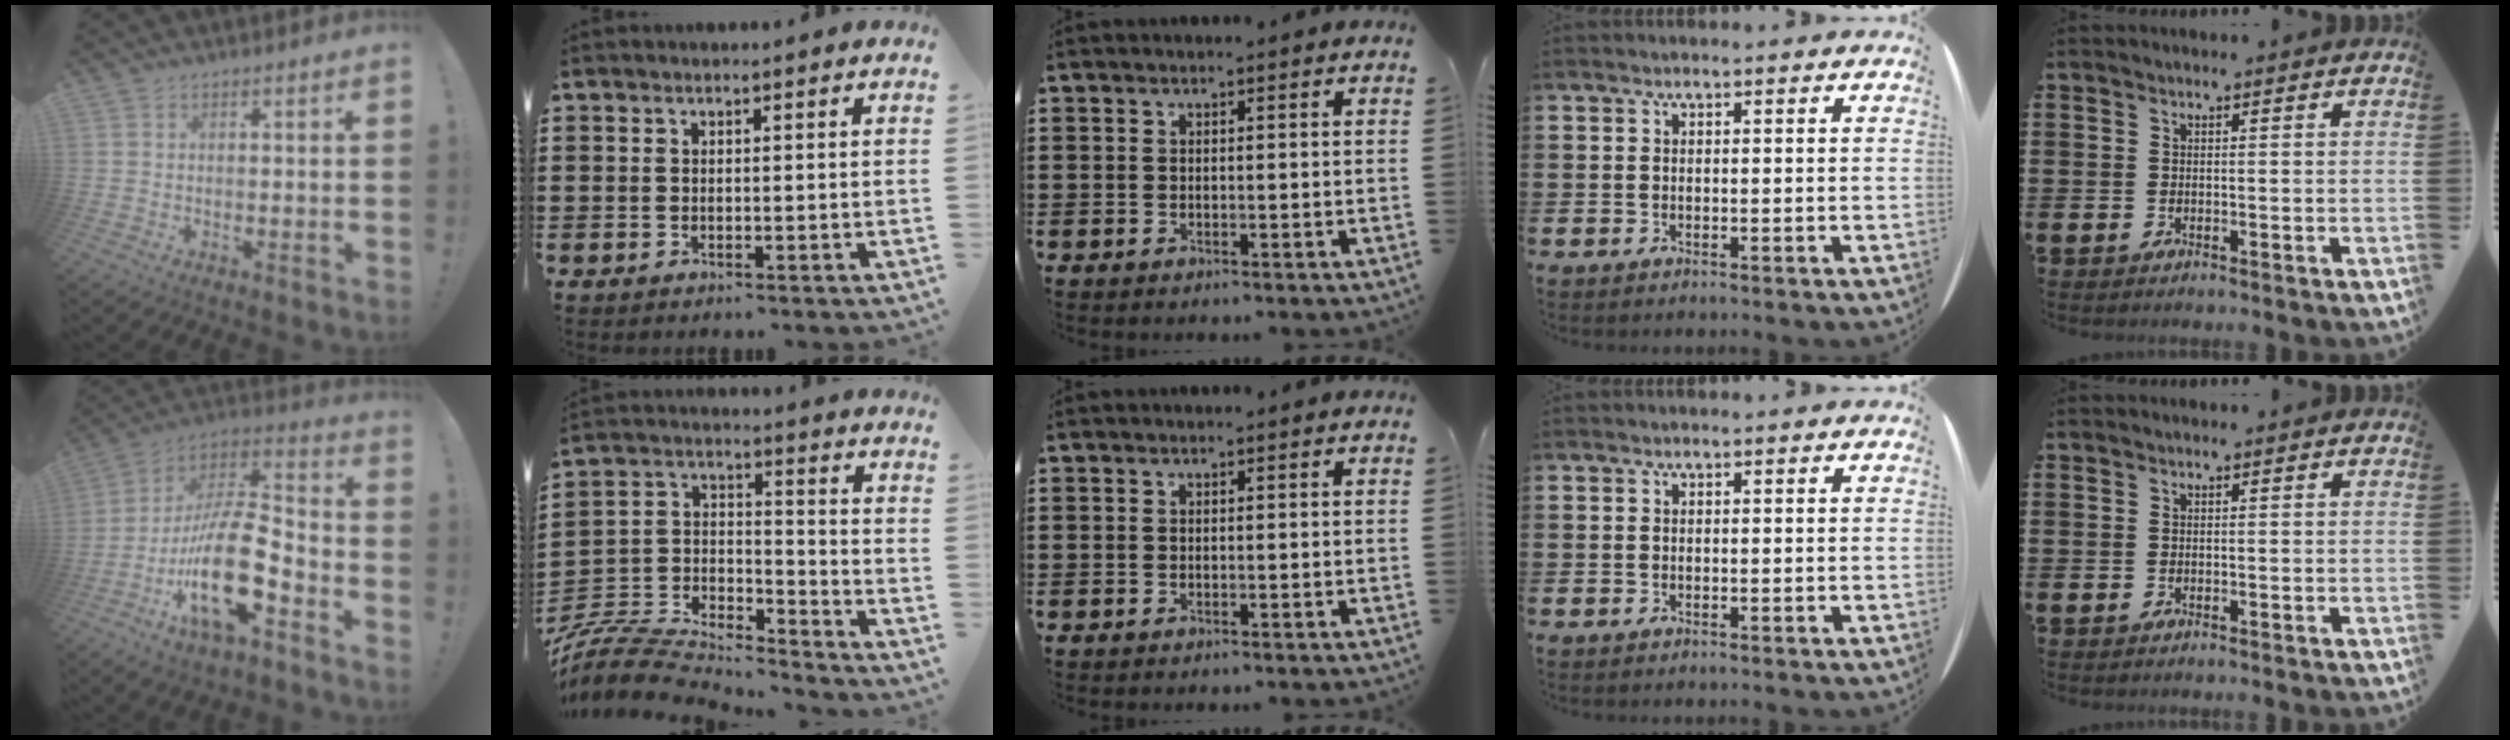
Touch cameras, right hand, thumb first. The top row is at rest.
{"thumb": {"total": 23.3, "force": [-8.1, 9.3, 19.8], "torque": [-0.378, 0.044, -0.129]}, "index": {"total": 7.8, "force": [-7.3, 1.9, 1.7], "torque": [-0.049, -0.002, -0.150]}}